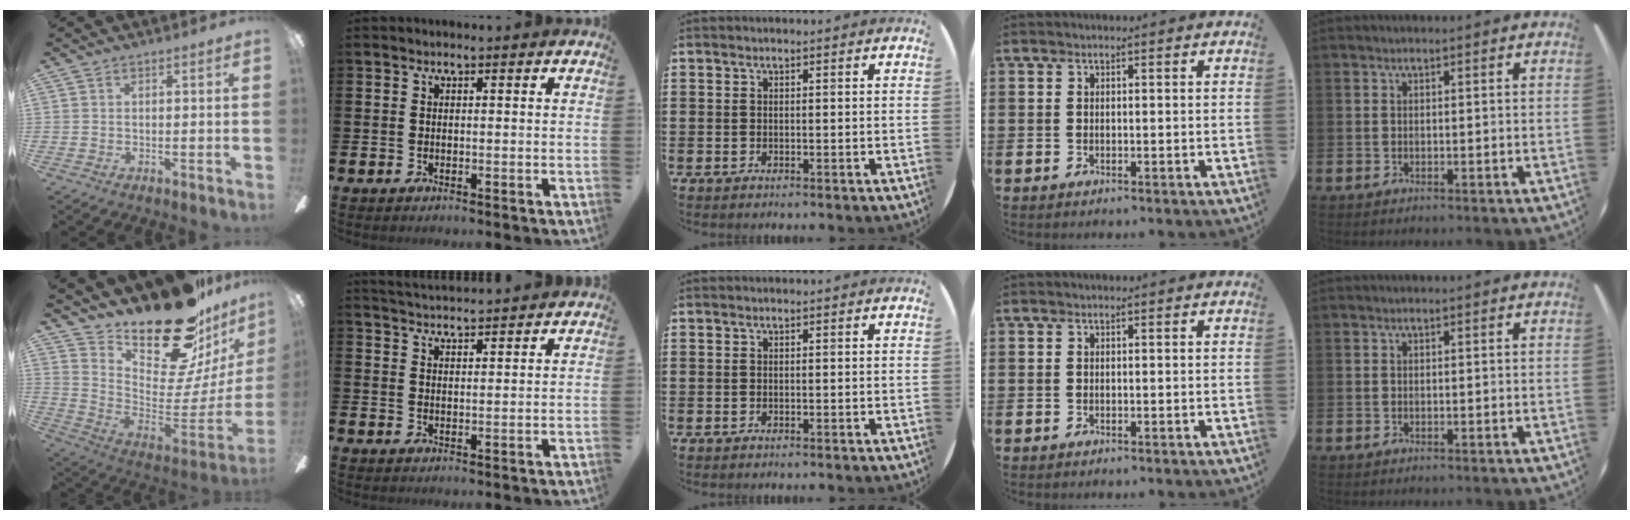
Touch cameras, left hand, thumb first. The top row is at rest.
{"thumb": {"total": 24.0, "force": [19.4, 7.0, 12.3], "torque": [-0.169, -0.156, 0.338]}, "index": {"total": 3.6, "force": [3.6, 0.0, 0.1], "torque": [-0.007, -0.022, 0.065]}}